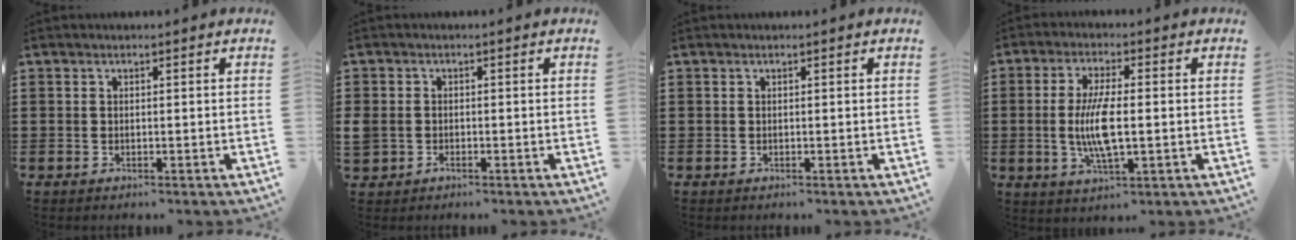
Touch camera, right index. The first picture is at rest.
{"total": 1.7, "force": [-0.7, 1.2, 0.8], "torque": [-0.026, -0.004, -0.017]}
{"total": 0.0}
{"total": 7.8, "force": [-0.6, 2.5, 7.4], "torque": [-0.166, -0.008, -0.022]}